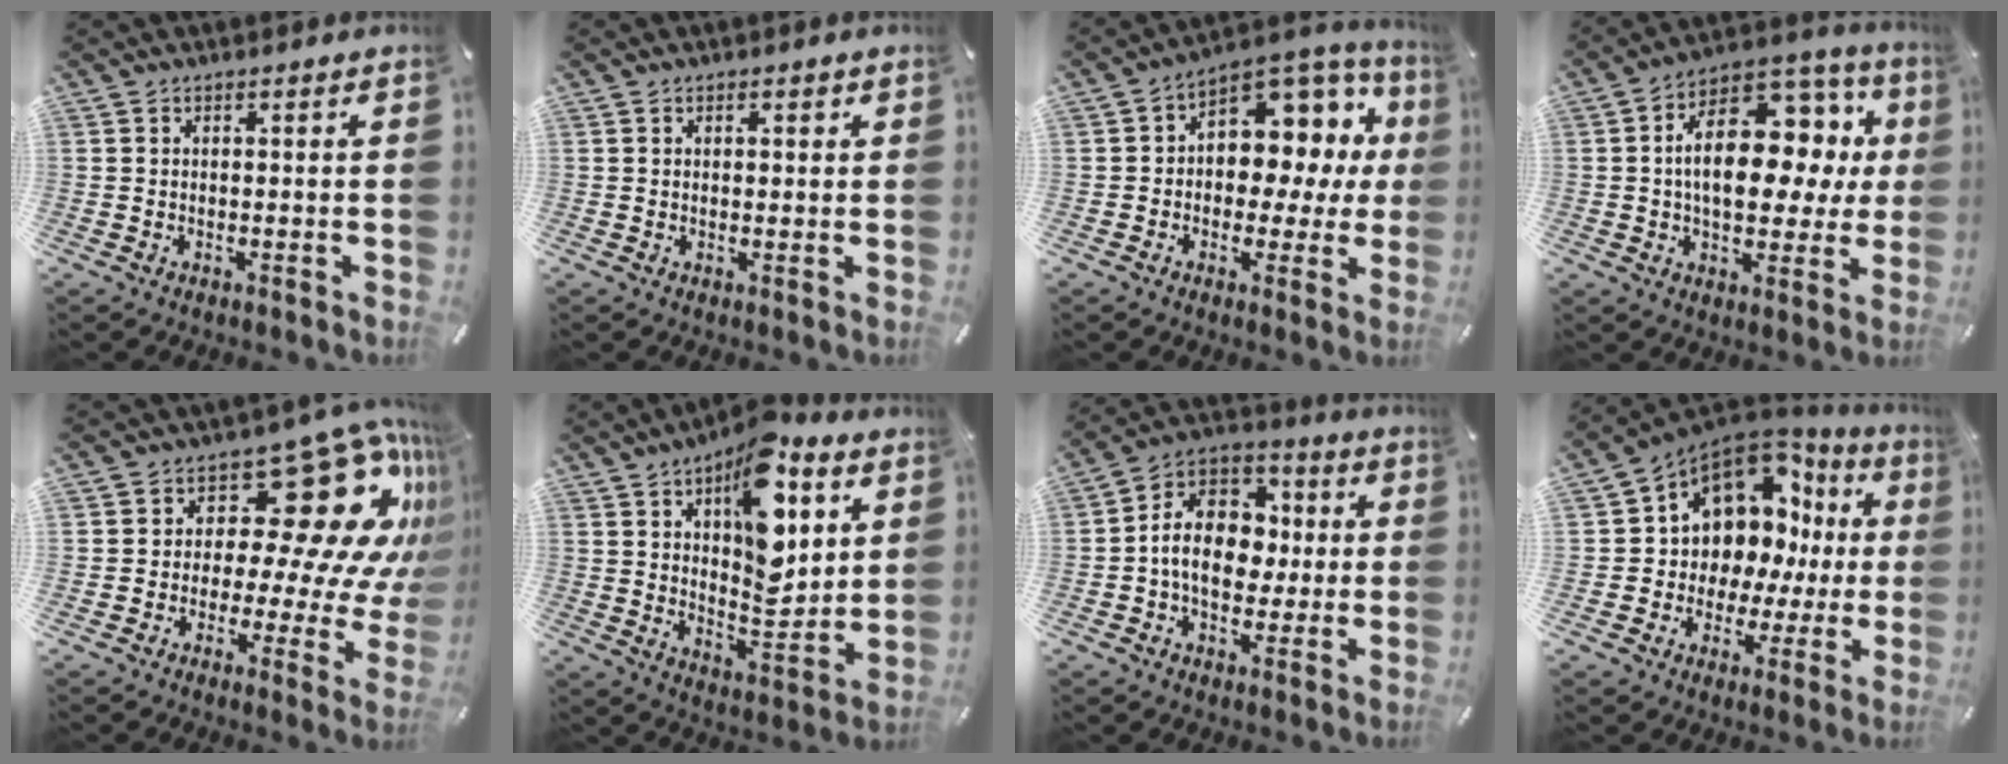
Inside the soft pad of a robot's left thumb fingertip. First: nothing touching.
{"total": 1.4, "force": [0.5, 0.9, 1.0], "torque": [-0.012, 0.002, 0.007]}
{"total": 9.6, "force": [2.1, 7.6, 5.5], "torque": [-0.070, -0.032, 0.040]}
{"total": 18.7, "force": [3.0, 11.8, 14.2], "torque": [-0.211, -0.015, 0.052]}
{"total": 24.3, "force": [8.5, 12.9, 18.7], "torque": [-0.249, -0.059, 0.149]}
{"total": 17.8, "force": [8.2, 9.3, 12.8], "torque": [-0.168, -0.046, 0.139]}
{"total": 12.9, "force": [-1.3, 10.4, 7.5], "torque": [-0.145, 0.012, -0.023]}
{"total": 11.0, "force": [5.2, 8.8, 4.0], "torque": [-0.076, -0.064, 0.099]}